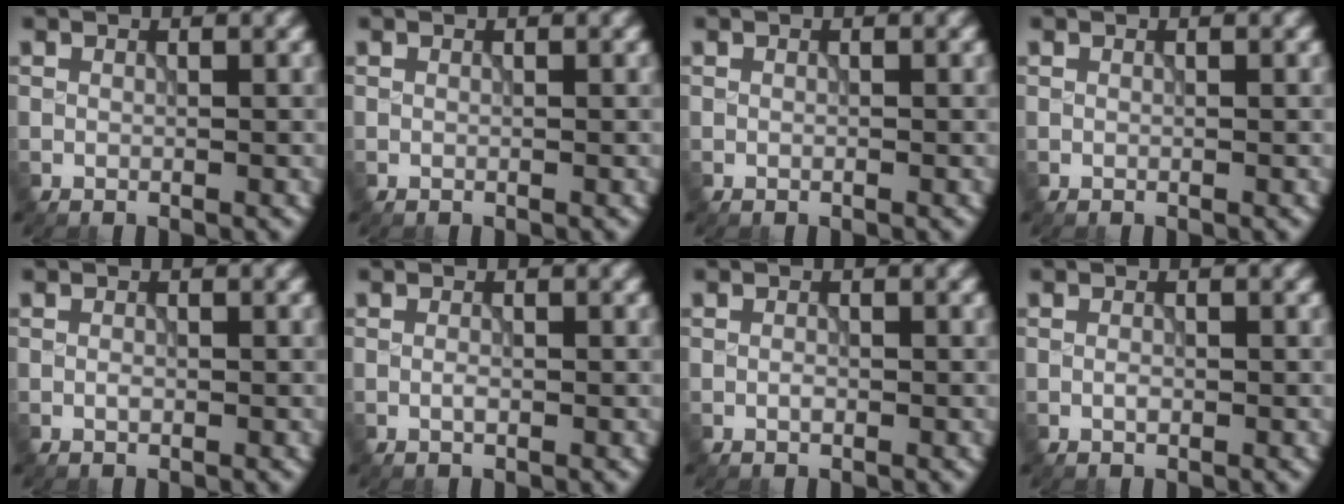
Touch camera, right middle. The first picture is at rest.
{"total": 0.0}
{"total": 0.0}
{"total": 0.0}
{"total": 0.5, "force": [-0.2, 0.3, 0.4], "torque": [-0.009, 0.000, -0.004]}
{"total": 0.7, "force": [-0.2, 0.3, 0.6], "torque": [-0.013, -0.001, -0.005]}
{"total": 0.6, "force": [-0.2, 0.3, 0.5], "torque": [-0.011, 0.000, -0.005]}
{"total": 0.7, "force": [-0.2, 0.3, 0.6], "torque": [-0.012, 0.000, -0.004]}